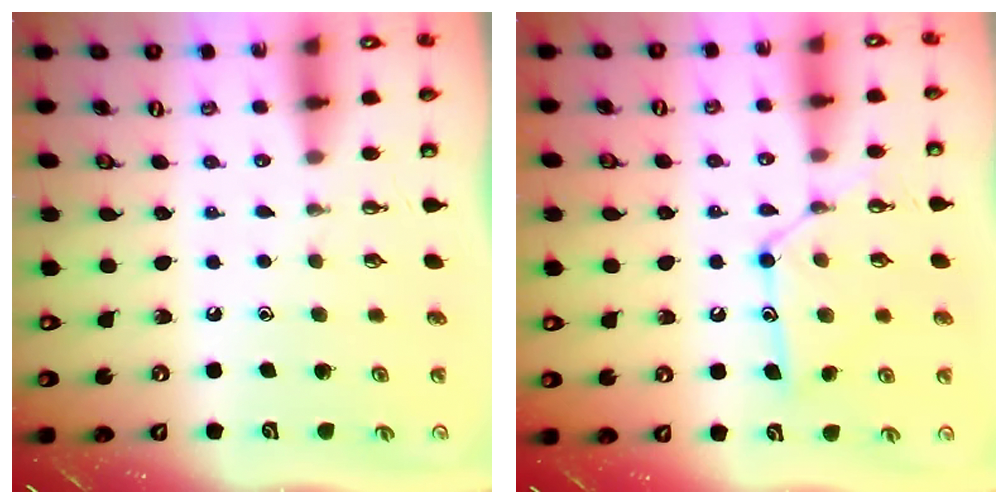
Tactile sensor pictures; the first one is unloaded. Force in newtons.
{"total": 13.4, "press": 13.3, "slide": 1.1}